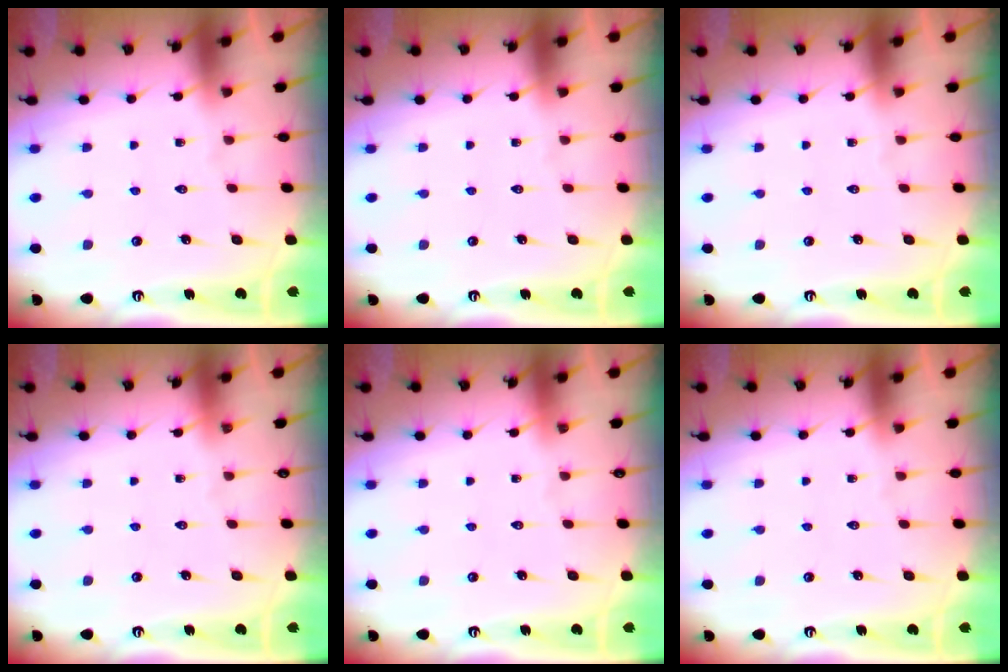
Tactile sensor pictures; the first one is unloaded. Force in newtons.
{"total": 0.0}
{"total": 0.0}
{"total": 0.0}
{"total": 0.0}
{"total": 0.0}